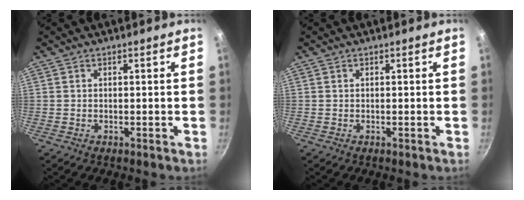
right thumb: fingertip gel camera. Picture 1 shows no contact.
{"total": 0.0}